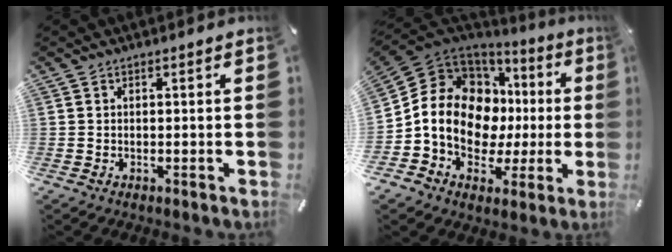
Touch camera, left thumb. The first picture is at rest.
{"total": 15.3, "force": [0.2, 12.6, 8.6], "torque": [-0.174, -0.015, 0.008]}